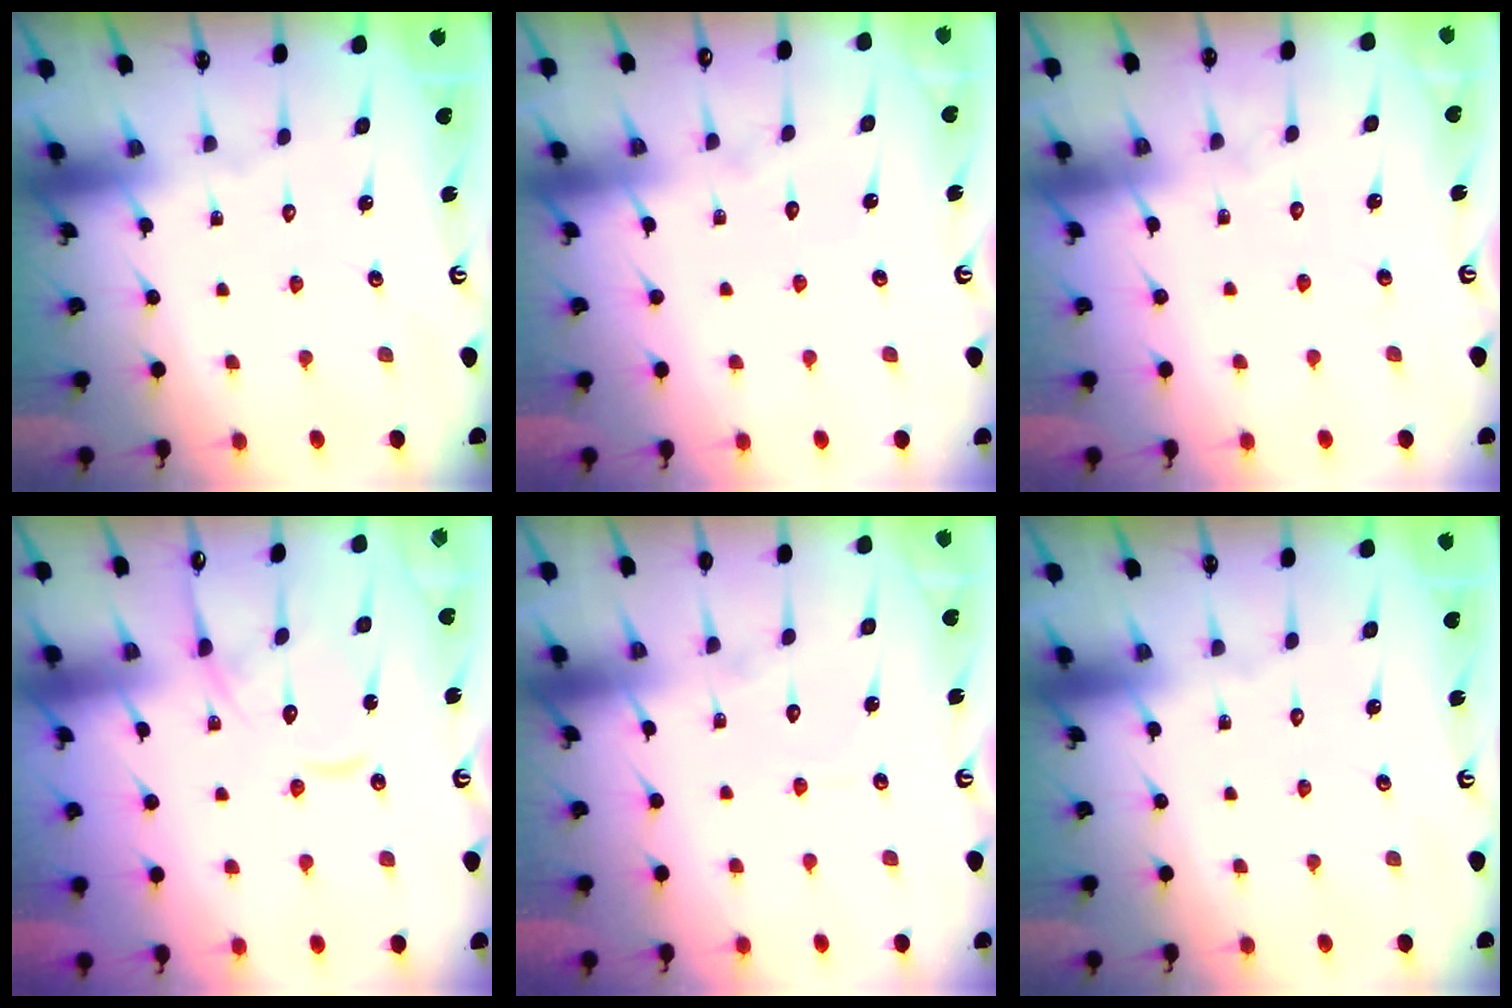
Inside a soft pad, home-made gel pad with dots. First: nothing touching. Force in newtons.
{"total": 3.2, "press": 3.2, "slide": 0.3}
{"total": 3.0, "press": 3.0, "slide": 0.3}
{"total": 10.9, "press": 10.9, "slide": 0.5}
{"total": 4.0, "press": 4.0, "slide": 0.3}
{"total": 0.0}